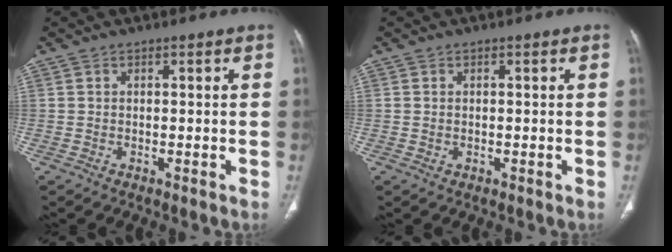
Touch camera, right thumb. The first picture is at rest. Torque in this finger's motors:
{"motor_torque": [-0.37, 0.09, -0.32, 0.30, 0.10]}